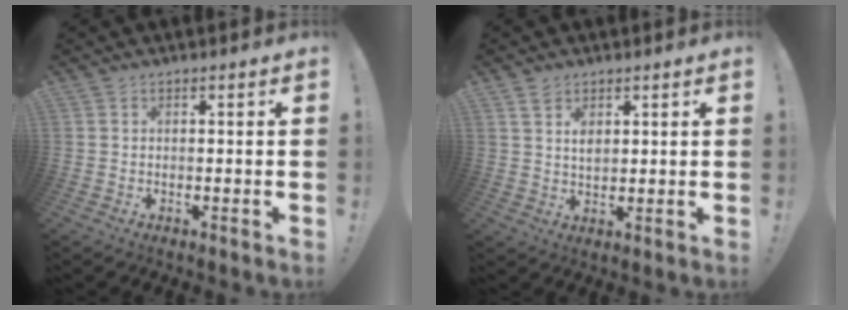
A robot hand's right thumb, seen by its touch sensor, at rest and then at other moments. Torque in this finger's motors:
{"motor_torque": [-0.39, 0.58, -0.09, 0.07, 0.12]}